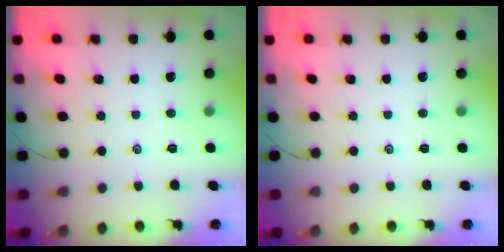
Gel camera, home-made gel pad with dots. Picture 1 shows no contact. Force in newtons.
{"total": 0.0}